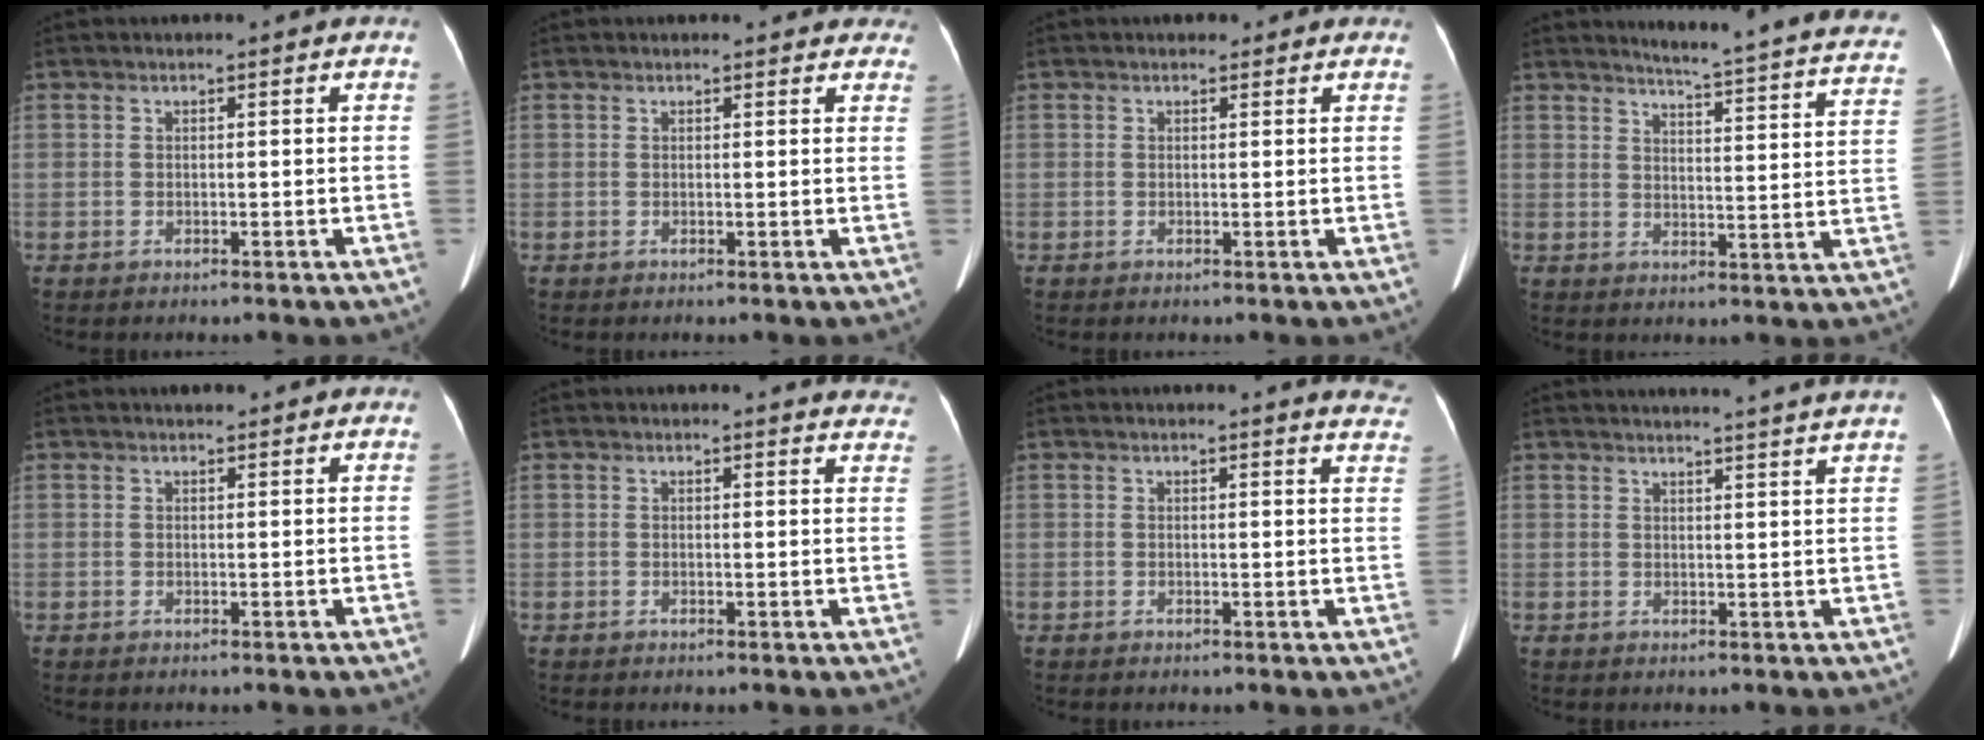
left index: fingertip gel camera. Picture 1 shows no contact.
{"total": 5.3, "force": [4.8, 2.2, 0.8], "torque": [0.013, 0.002, 0.032]}
{"total": 1.6, "force": [1.0, 1.1, 0.3], "torque": [0.002, 0.007, 0.009]}
{"total": 21.9, "force": [20.5, 0.4, 7.7], "torque": [-0.097, -0.093, 0.224]}
{"total": 2.1, "force": [1.7, 0.8, 0.9], "torque": [-0.010, 0.014, 0.021]}
{"total": 6.1, "force": [5.9, 1.4, 0.3], "torque": [0.027, -0.026, 0.027]}
{"total": 5.0, "force": [4.9, 0.6, 0.8], "torque": [0.003, -0.026, 0.020]}
{"total": 12.0, "force": [11.3, -1.5, 3.8], "torque": [-0.047, -0.027, 0.119]}